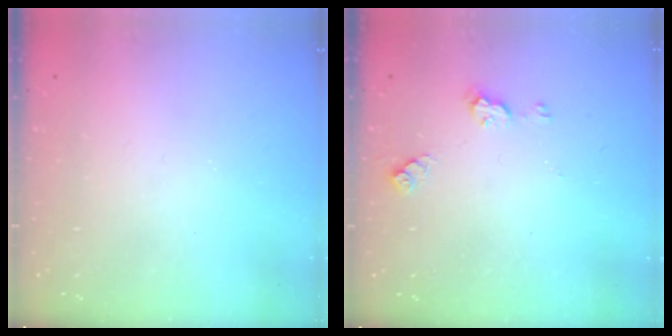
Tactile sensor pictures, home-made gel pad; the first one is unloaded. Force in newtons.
{"total": 5.1, "press": 5.0, "slide": 0.6}